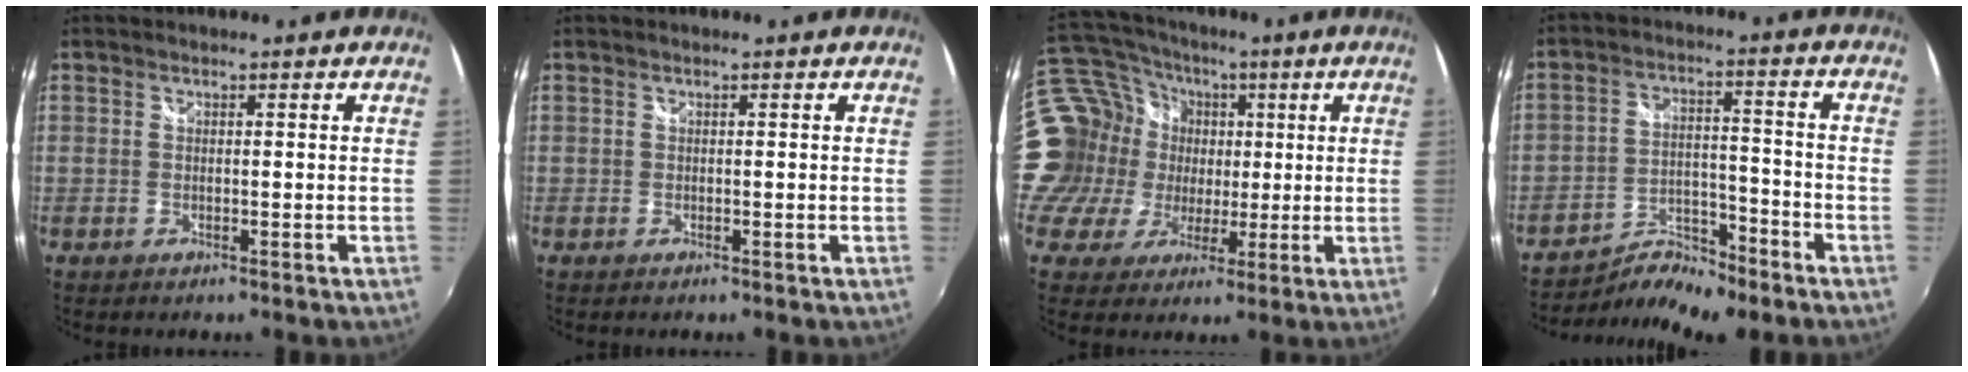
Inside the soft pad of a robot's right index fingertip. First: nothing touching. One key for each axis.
{"total": 0.0}
{"total": 18.1, "fx": -0.5, "fy": 16.1, "fz": 8.3, "tx": -0.222, "ty": 0.032, "tz": 0.001}
{"total": 7.9, "fx": -7.7, "fy": 0.3, "fz": 2.1, "tx": -0.040, "ty": 0.001, "tz": -0.135}